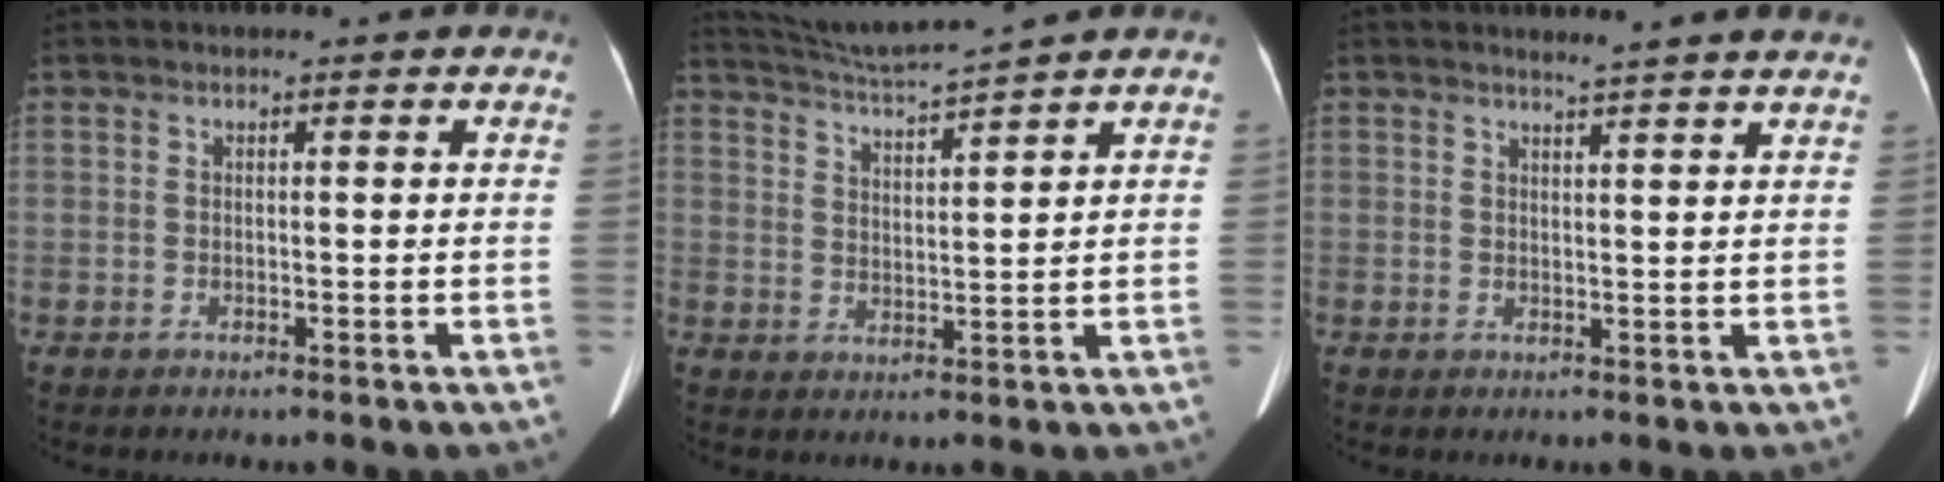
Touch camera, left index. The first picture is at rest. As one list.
[{"total": 6.8, "force": [6.4, -1.7, 1.6], "torque": [-0.042, 0.001, 0.124]}, {"total": 5.8, "force": [5.4, -0.6, 2.1], "torque": [-0.031, 0.002, 0.052]}]